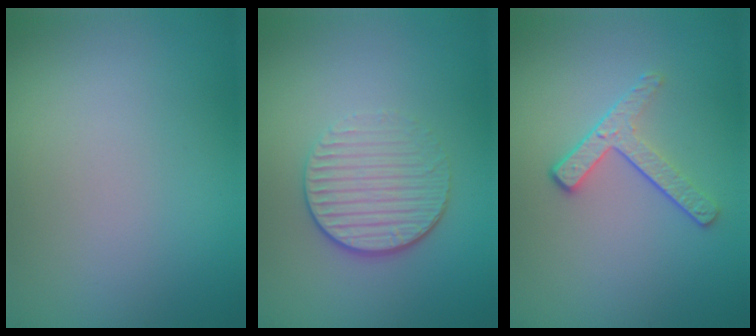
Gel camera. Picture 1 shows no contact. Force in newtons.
{"total": 3.8, "press": 2.9, "slide": 2.5}
{"total": 2.3, "press": 1.7, "slide": 1.6}